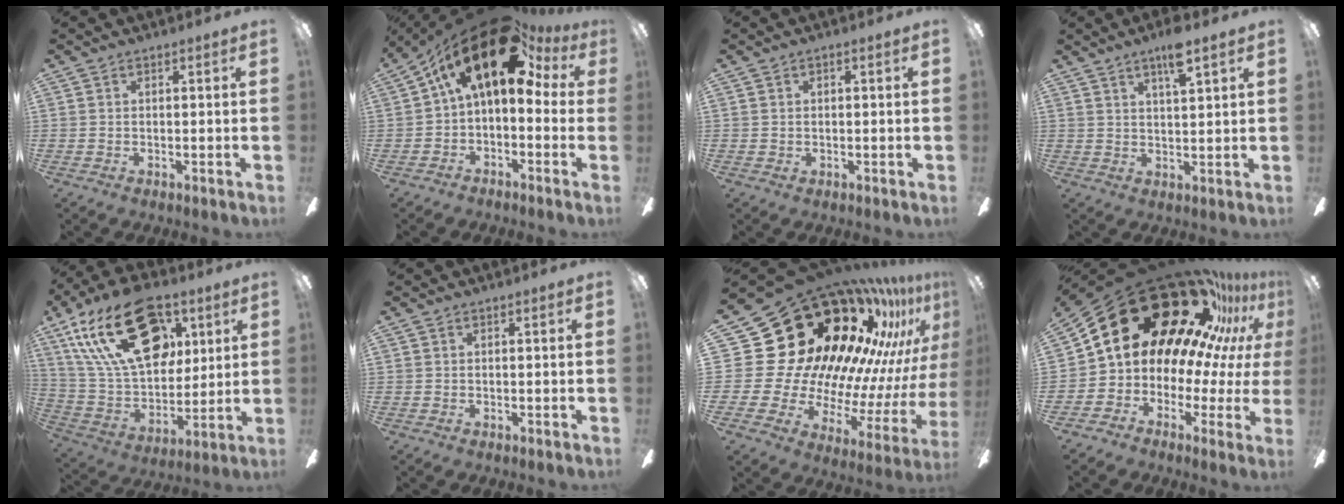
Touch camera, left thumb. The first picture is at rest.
{"total": 19.0, "force": [9.0, 8.6, 14.4], "torque": [-0.242, -0.042, 0.155]}
{"total": 0.5, "force": [0.0, 0.5, 0.1], "torque": [0.000, 0.003, -0.001]}
{"total": 6.7, "force": [4.7, 0.9, 4.7], "torque": [-0.077, -0.020, 0.074]}
{"total": 28.8, "force": [12.8, 17.2, 19.1], "torque": [-0.334, -0.055, 0.229]}
{"total": 0.0}
{"total": 34.2, "force": [19.3, 20.3, 19.6], "torque": [-0.266, -0.213, 0.419]}
{"total": 27.5, "force": [16.2, 15.3, 16.0], "torque": [-0.262, -0.126, 0.310]}